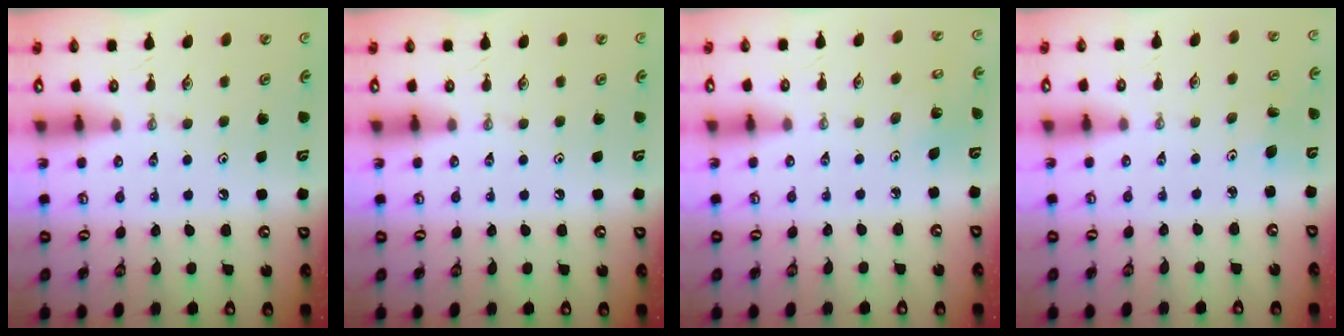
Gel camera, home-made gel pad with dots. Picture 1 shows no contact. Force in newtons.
{"total": 0.0}
{"total": 1.7, "press": 1.7, "slide": 0.1}
{"total": 3.6, "press": 3.5, "slide": 0.4}